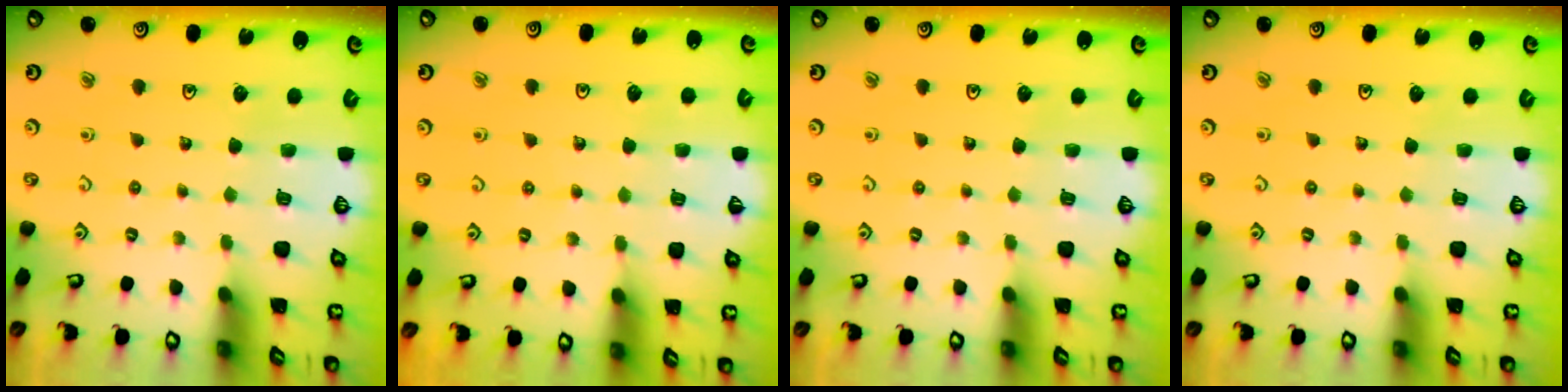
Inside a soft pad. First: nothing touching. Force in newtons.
{"total": 3.0, "press": 2.9, "slide": 0.6}
{"total": 0.0}
{"total": 0.0}